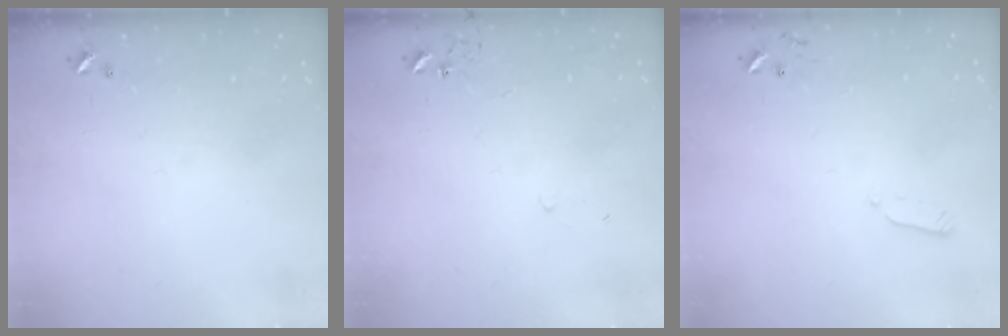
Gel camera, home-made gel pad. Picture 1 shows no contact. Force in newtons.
{"total": 7.4, "press": 7.4, "slide": 0.5}
{"total": 4.0, "press": 3.9, "slide": 1.0}